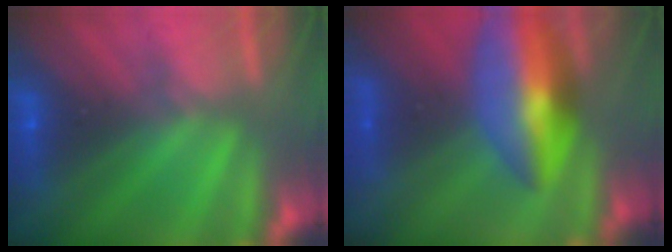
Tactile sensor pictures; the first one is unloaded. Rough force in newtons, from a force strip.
{"total": 5.8}